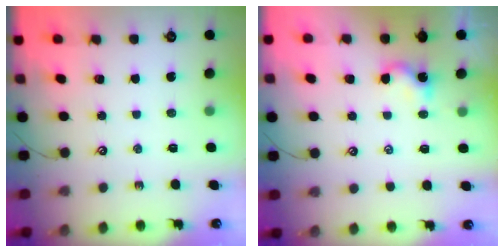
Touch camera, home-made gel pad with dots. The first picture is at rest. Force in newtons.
{"total": 0.0}